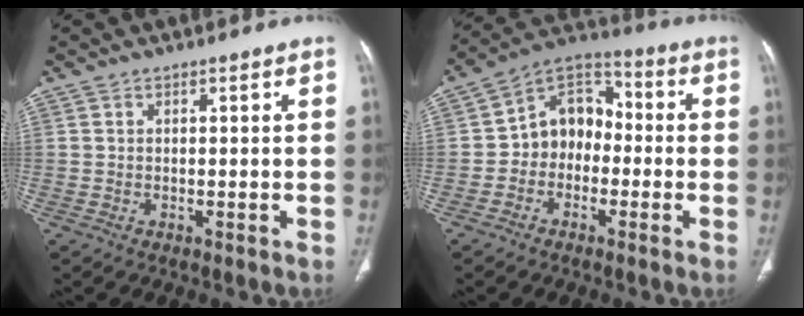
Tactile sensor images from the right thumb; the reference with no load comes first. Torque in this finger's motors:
{"motor_torque": [-0.35, 0.39, 0.57, 0.08, 0.20]}